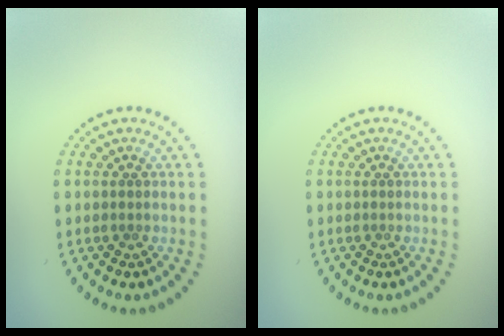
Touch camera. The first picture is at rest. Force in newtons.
{"total": 0.0}